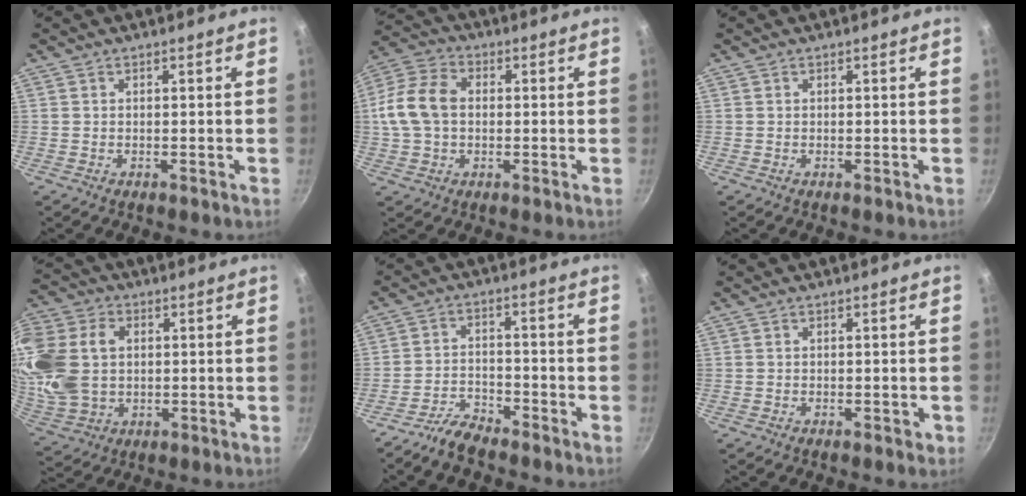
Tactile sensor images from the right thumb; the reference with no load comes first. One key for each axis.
{"total": 11.5, "fx": 0.4, "fy": 8.3, "fz": 8.0, "tx": -0.140, "ty": 0.024, "tz": -0.004}
{"total": 0.0}
{"total": 21.2, "fx": 2.9, "fy": 15.9, "fz": 13.7, "tx": -0.308, "ty": 0.013, "tz": 0.061}
{"total": 5.1, "fx": -4.6, "fy": 1.4, "fz": 1.8, "tx": -0.036, "ty": 0.035, "tz": -0.093}
{"total": 0.7, "fx": -0.2, "fy": 0.5, "fz": 0.5, "tx": -0.001, "ty": 0.001, "tz": -0.002}